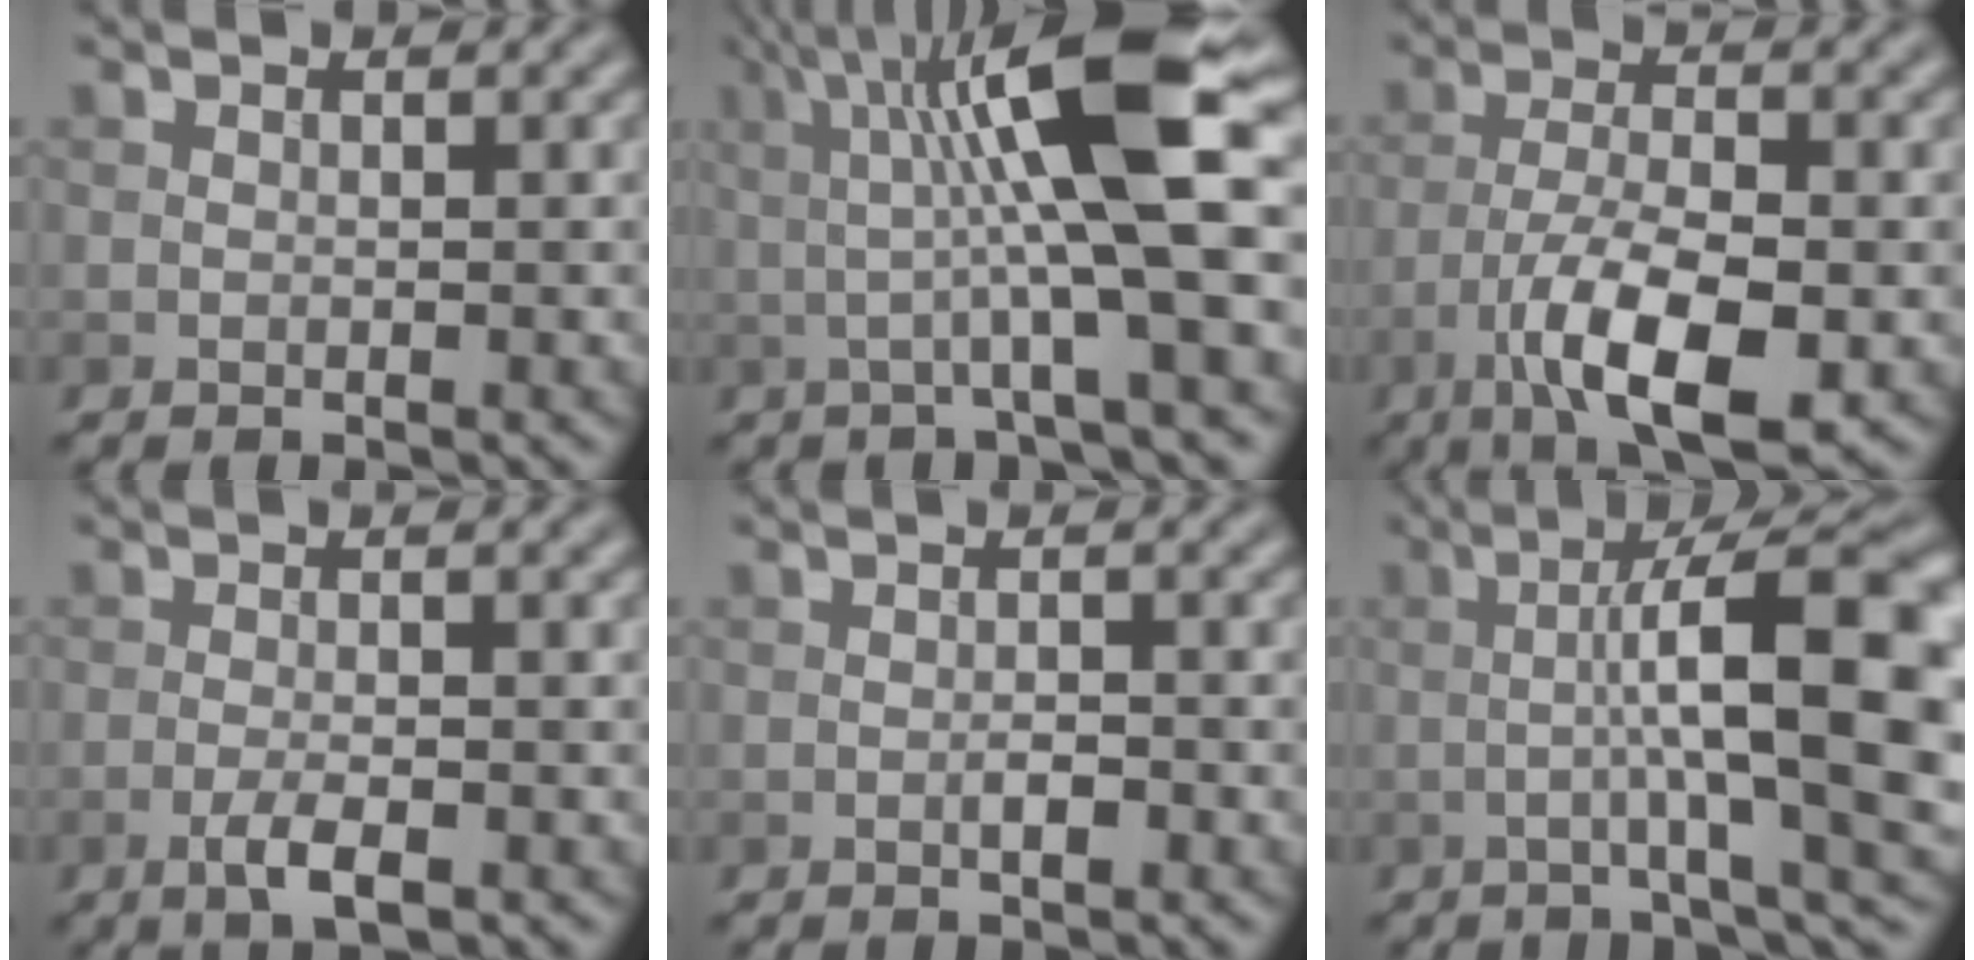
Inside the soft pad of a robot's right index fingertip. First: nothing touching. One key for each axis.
{"total": 11.8, "fx": 2.0, "fy": 2.4, "fz": 11.4, "tx": -0.177, "ty": 0.011, "tz": 0.032}
{"total": 9.3, "fx": -4.1, "fy": 3.1, "fz": 7.8, "tx": -0.139, "ty": -0.003, "tz": -0.072}
{"total": 3.2, "fx": -1.4, "fy": 0.8, "fz": 2.8, "tx": -0.056, "ty": -0.001, "tz": -0.028}
{"total": 1.4, "fx": -0.6, "fy": 0.4, "fz": 1.2, "tx": -0.022, "ty": 0.000, "tz": -0.010}
{"total": 14.0, "fx": -0.1, "fy": 2.8, "fz": 13.7, "tx": -0.184, "ty": 0.019, "tz": -0.002}